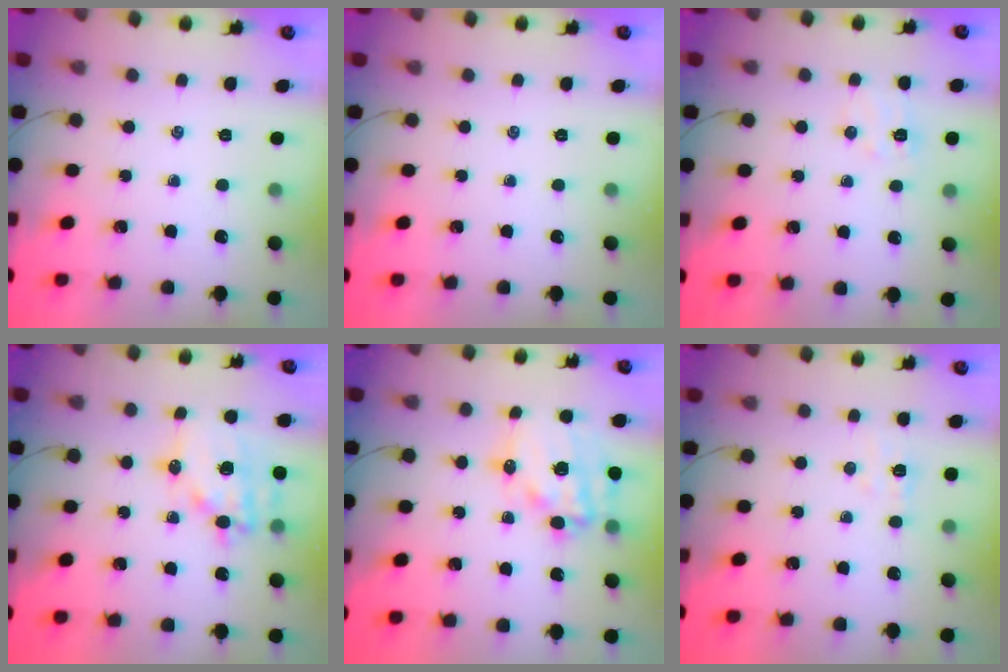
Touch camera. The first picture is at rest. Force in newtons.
{"total": 0.0}
{"total": 5.9, "press": 5.8, "slide": 1.3}
{"total": 15.8, "press": 15.4, "slide": 3.4}
{"total": 16.2, "press": 15.8, "slide": 3.7}
{"total": 4.2, "press": 4.0, "slide": 1.2}